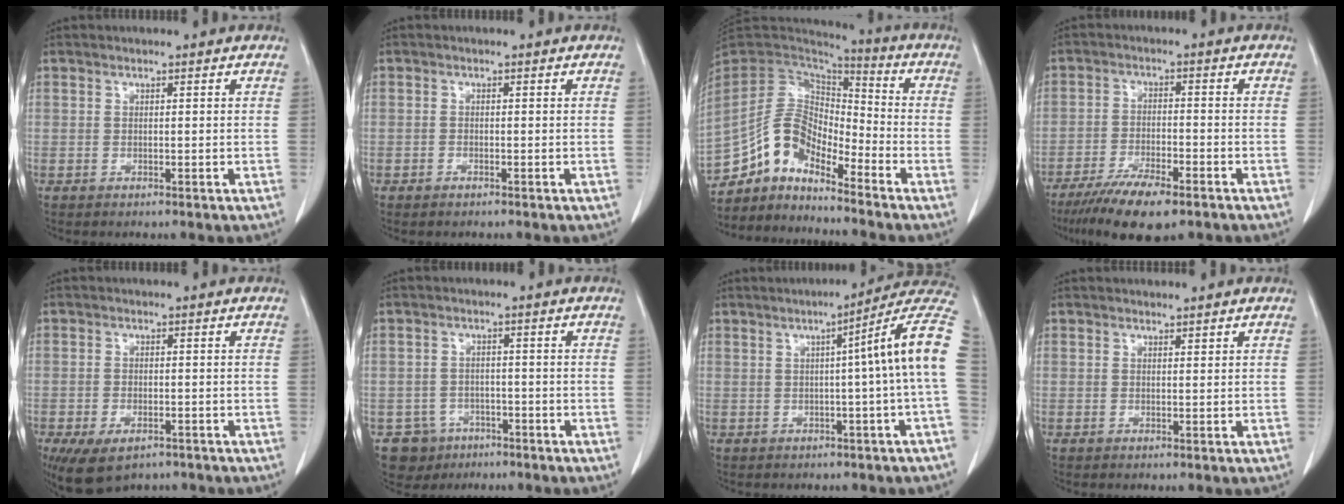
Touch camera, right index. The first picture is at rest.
{"total": 0.7, "force": [-0.6, 0.3, 0.3], "torque": [-0.010, -0.001, -0.008]}
{"total": 11.0, "force": [-9.1, 4.3, 4.4], "torque": [-0.087, 0.049, -0.176]}
{"total": 10.1, "force": [-7.3, 2.1, 6.6], "torque": [-0.112, -0.020, -0.119]}
{"total": 7.1, "force": [-4.7, 3.6, 4.0], "torque": [-0.069, -0.007, -0.069]}
{"total": 5.4, "force": [-3.1, 4.4, 0.0], "torque": [0.003, 0.010, -0.045]}
{"total": 11.1, "force": [0.8, -1.8, 10.9], "torque": [-0.124, 0.025, 0.001]}
{"total": 0.7, "force": [0.7, 0.1, 0.1], "torque": [-0.006, 0.004, 0.015]}